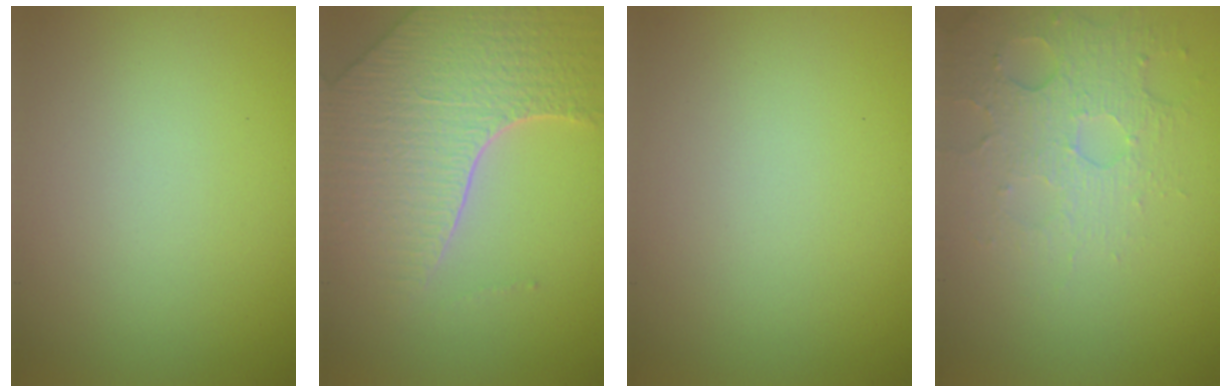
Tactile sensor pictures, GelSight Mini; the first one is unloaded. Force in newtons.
{"total": 6.4, "press": 5.2, "slide": 3.7}
{"total": 0.0}
{"total": 5.0, "press": 3.3, "slide": 3.8}